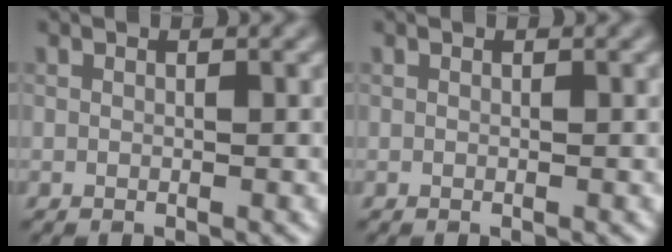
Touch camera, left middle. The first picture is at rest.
{"total": 0.0}